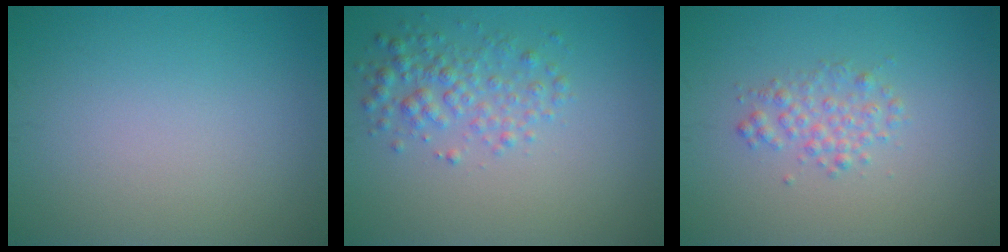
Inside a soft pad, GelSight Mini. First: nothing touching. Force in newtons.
{"total": 2.8, "press": 2.8, "slide": 0.1}
{"total": 2.0, "press": 2.0, "slide": 0.0}